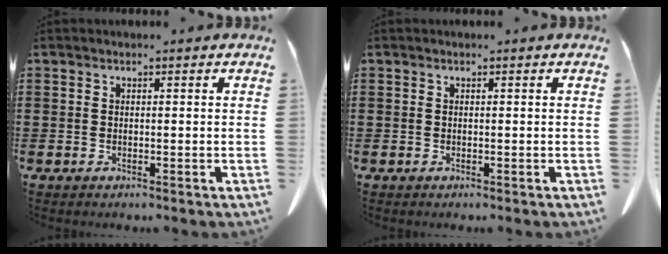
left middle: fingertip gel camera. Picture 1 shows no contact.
{"total": 0.0}